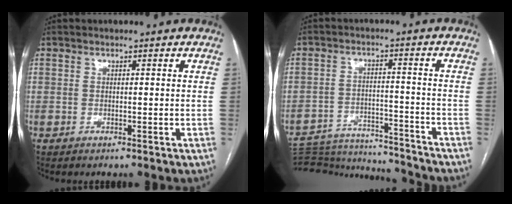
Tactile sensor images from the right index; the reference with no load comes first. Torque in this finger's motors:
{"motor_torque": [-0.51, -0.55, -1.05, -0.12]}